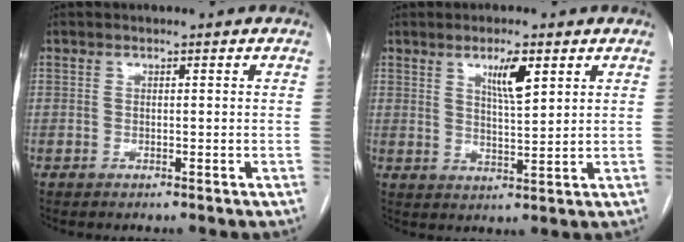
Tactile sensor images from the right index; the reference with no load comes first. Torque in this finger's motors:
{"motor_torque": [0.17, 0.20, 0.25, 0.08]}